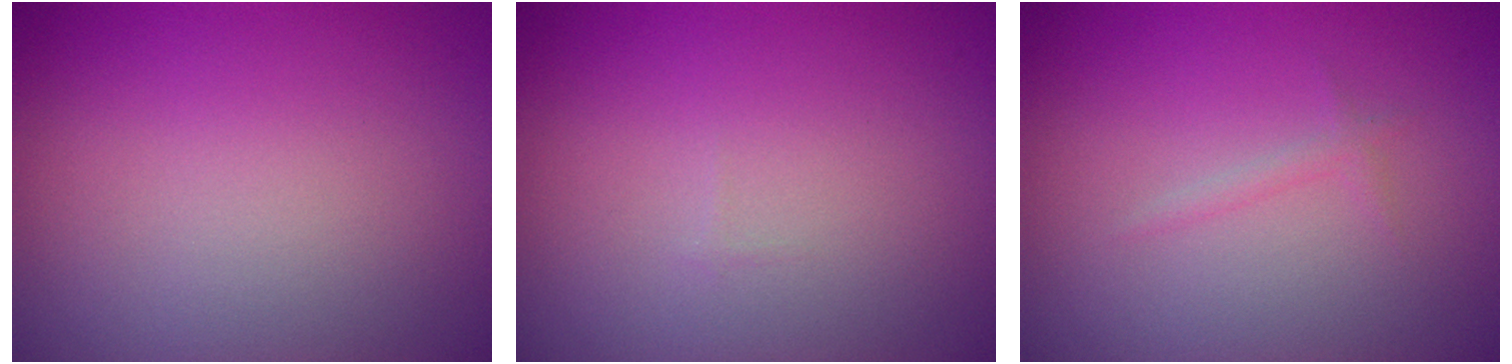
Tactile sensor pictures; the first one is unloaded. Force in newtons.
{"total": 0.0}
{"total": 0.7, "press": 0.7, "slide": 0.1}